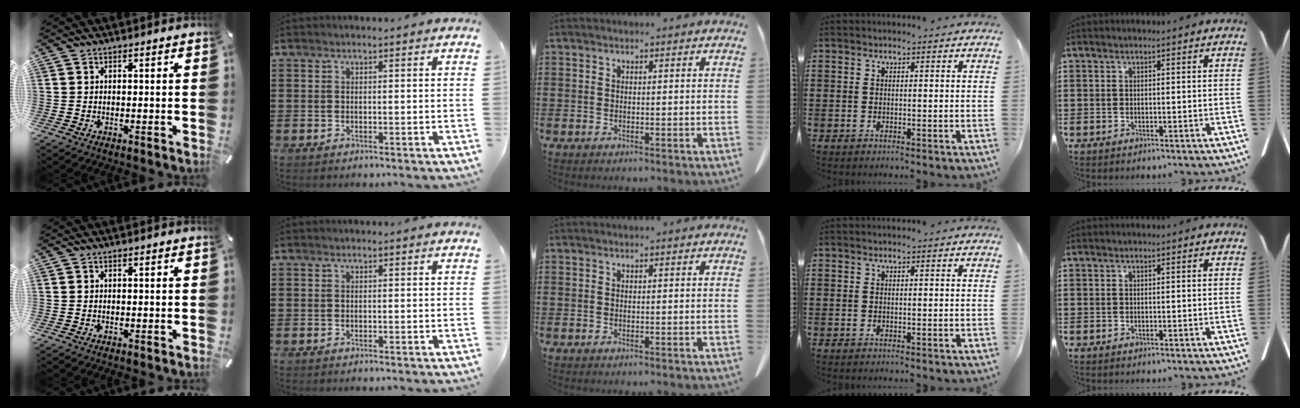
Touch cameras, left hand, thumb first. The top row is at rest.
{}